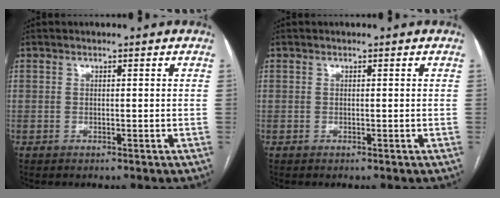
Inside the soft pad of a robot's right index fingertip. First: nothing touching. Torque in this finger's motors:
{"motor_torque": [0.03, 0.04, 0.01, 0.00]}